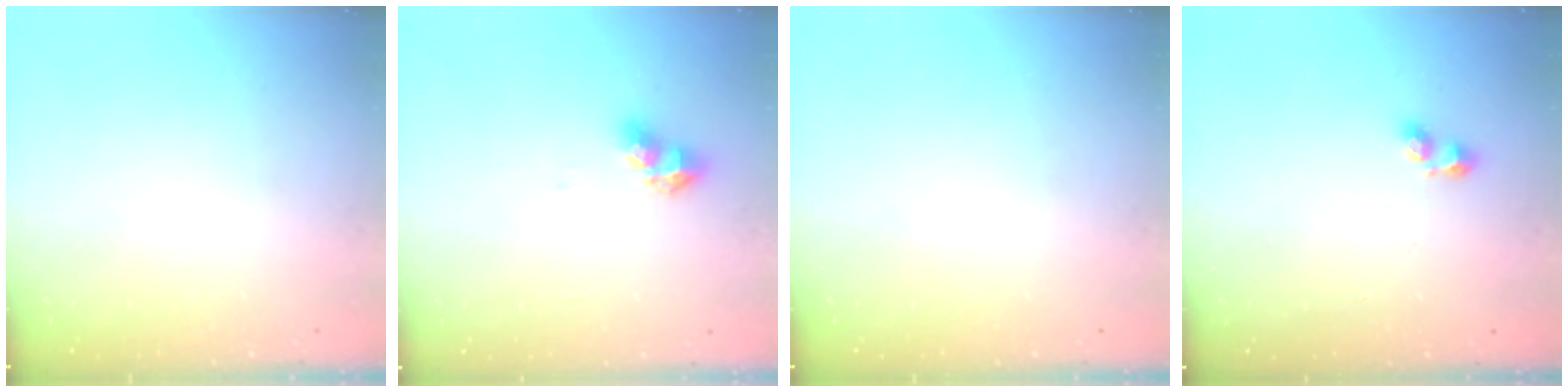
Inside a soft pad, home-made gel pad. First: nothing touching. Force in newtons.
{"total": 6.4, "press": 6.4, "slide": 0.3}
{"total": 0.0}
{"total": 1.9, "press": 1.9, "slide": 0.3}